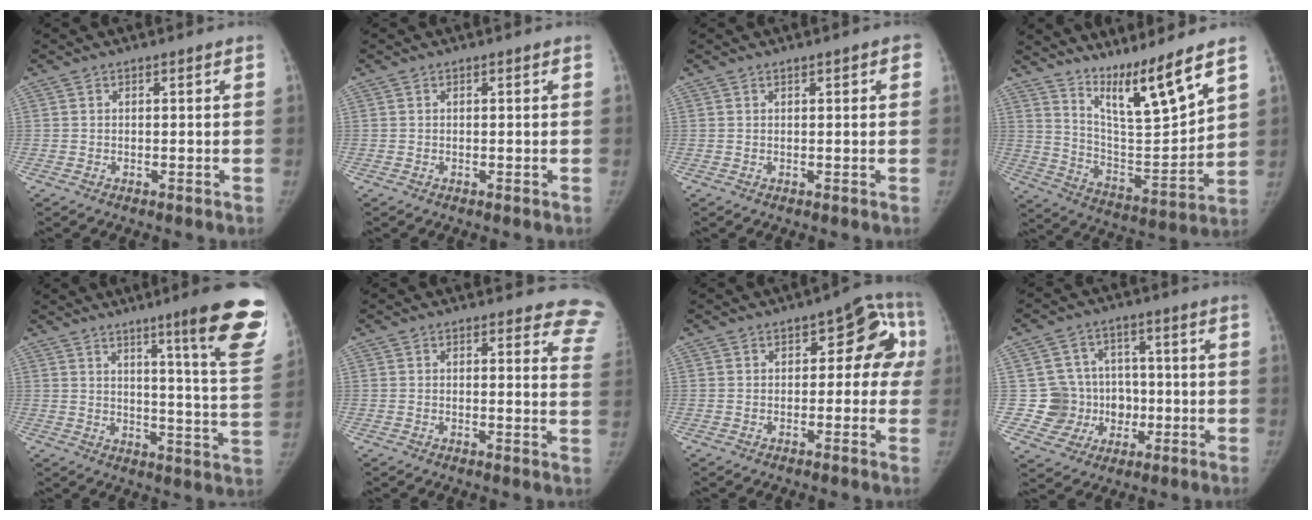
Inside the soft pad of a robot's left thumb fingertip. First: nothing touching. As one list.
[{"total": 0.0}, {"total": 1.5, "force": [0.5, 0.8, 1.1], "torque": [-0.004, 0.001, 0.005]}, {"total": 13.9, "force": [10.3, 1.0, 9.3], "torque": [-0.138, -0.082, 0.195]}, {"total": 18.2, "force": [10.9, 1.3, 14.6], "torque": [-0.162, -0.065, 0.139]}, {"total": 9.2, "force": [8.6, 3.3, 1.1], "torque": [0.045, -0.060, 0.051]}, {"total": 8.9, "force": [0.5, 5.7, 6.9], "torque": [-0.021, 0.029, -0.008]}, {"total": 10.5, "force": [-1.1, 10.2, 2.1], "torque": [0.021, 0.024, -0.008]}]